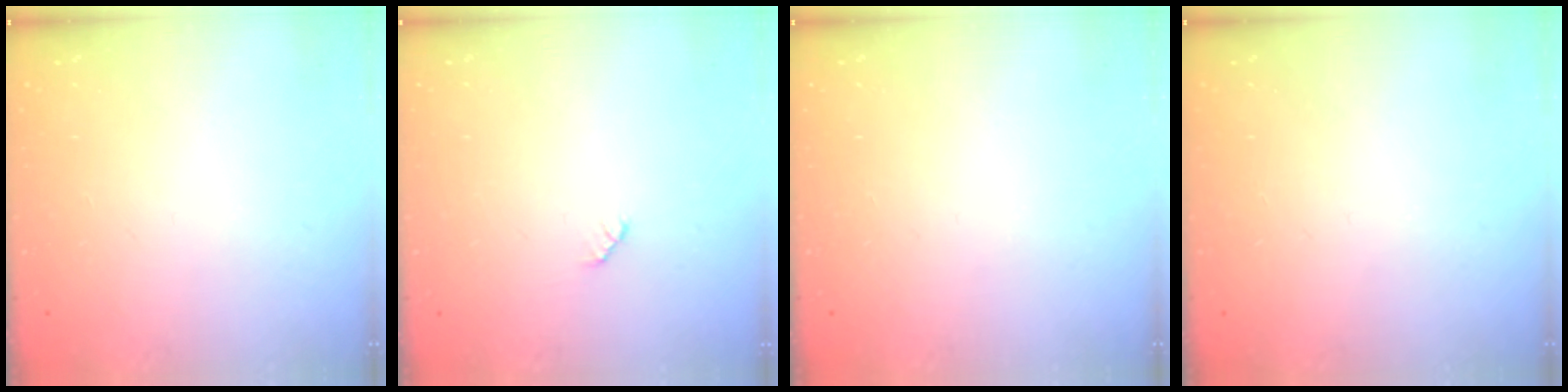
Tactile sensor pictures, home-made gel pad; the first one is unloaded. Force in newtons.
{"total": 2.5, "press": 2.5, "slide": 0.4}
{"total": 0.0}
{"total": 0.0}